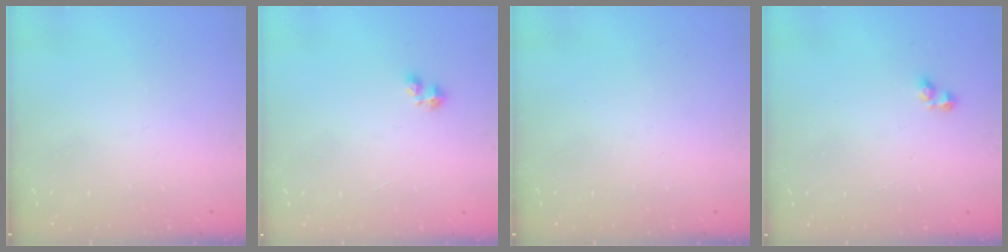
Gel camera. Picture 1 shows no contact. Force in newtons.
{"total": 2.4, "press": 2.3, "slide": 0.6}
{"total": 0.0}
{"total": 2.9, "press": 2.9, "slide": 0.4}